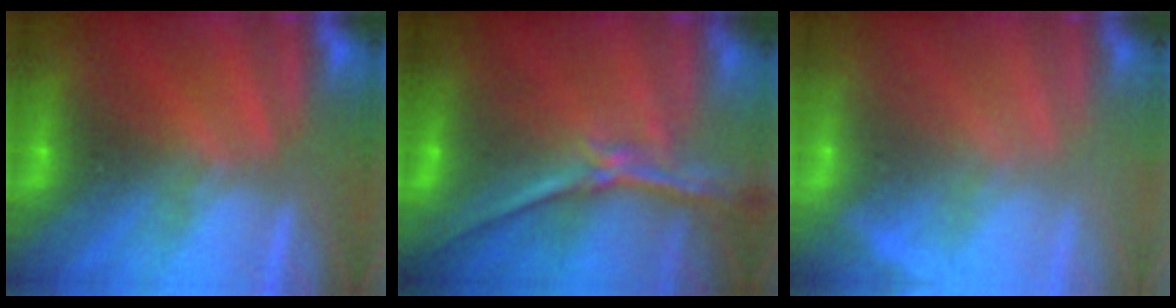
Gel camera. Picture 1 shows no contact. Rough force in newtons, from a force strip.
{"total": 7.0}
{"total": 2.3}